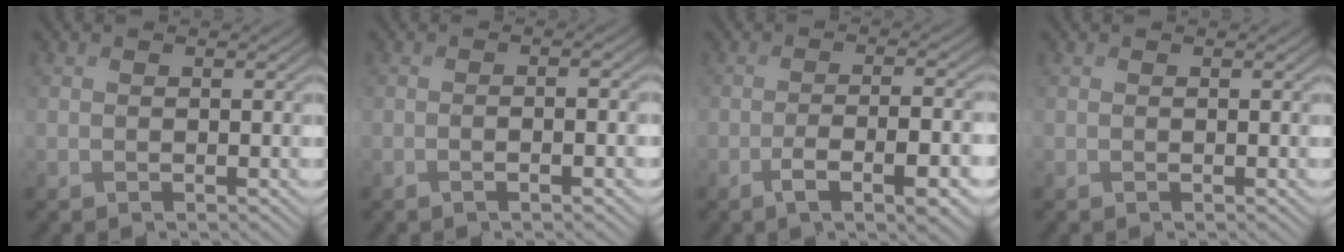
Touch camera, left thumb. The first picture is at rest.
{"total": 2.4, "force": [-0.8, 0.5, 2.2], "torque": [-0.035, 0.006, -0.017]}
{"total": 6.7, "force": [-3.3, 2.0, 5.5], "torque": [-0.094, -0.001, -0.046]}
{"total": 0.0}